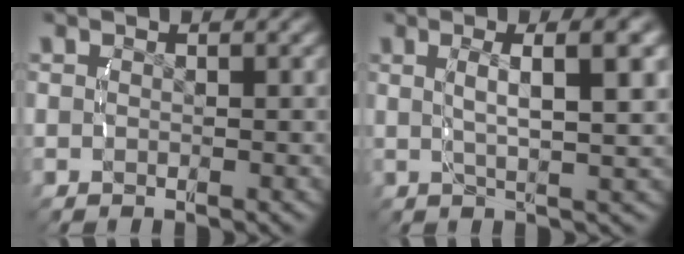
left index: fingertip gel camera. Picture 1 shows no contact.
{"total": 4.8, "force": [1.2, 0.5, 4.6], "torque": [-0.069, 0.005, 0.027]}